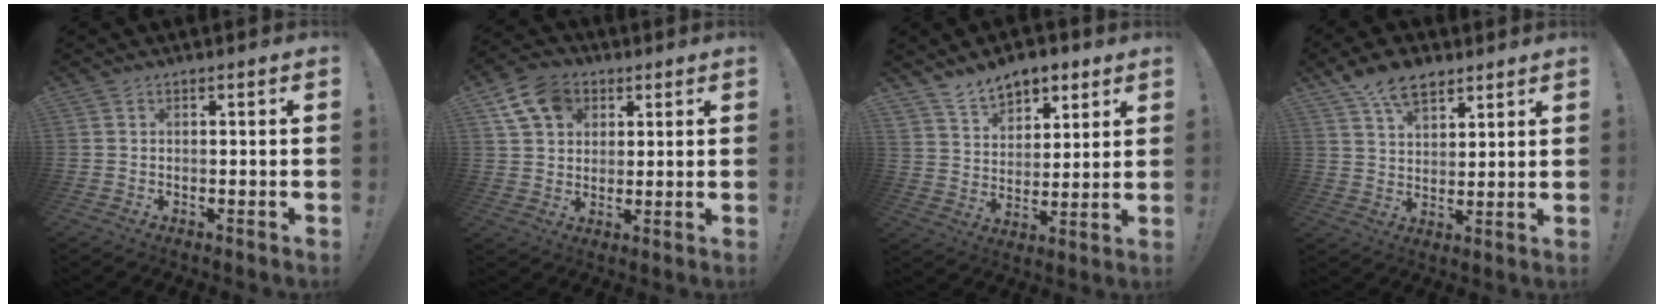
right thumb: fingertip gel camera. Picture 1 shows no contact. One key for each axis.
{"total": 11.5, "fx": 5.2, "fy": 8.7, "fz": 5.5, "tx": -0.090, "ty": -0.012, "tz": 0.103}
{"total": 10.9, "fx": 8.2, "fy": 6.4, "fz": 3.2, "tx": -0.055, "ty": -0.054, "tz": 0.159}
{"total": 10.7, "fx": 7.0, "fy": 5.9, "fz": 5.4, "tx": -0.095, "ty": -0.028, "tz": 0.134}